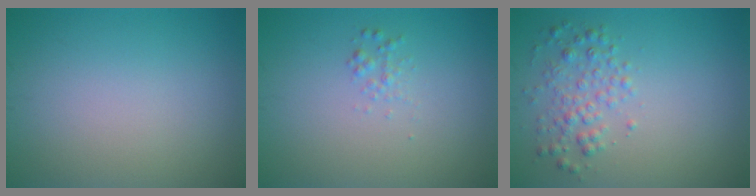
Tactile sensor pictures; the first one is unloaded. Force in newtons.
{"total": 0.9, "press": 0.9, "slide": 0.1}
{"total": 2.4, "press": 2.4, "slide": 0.1}